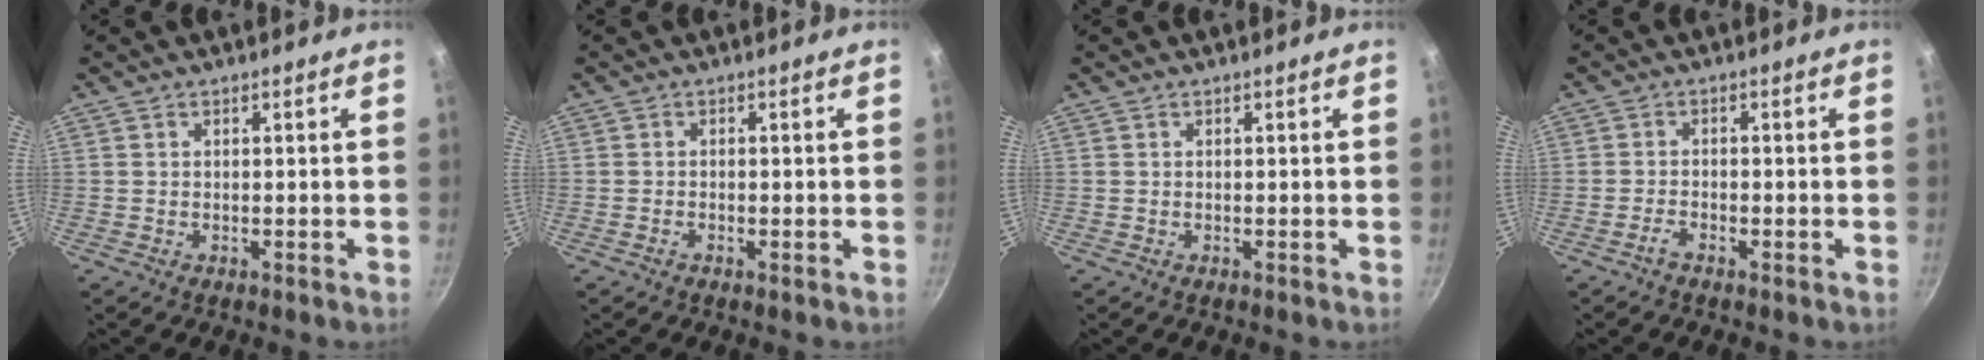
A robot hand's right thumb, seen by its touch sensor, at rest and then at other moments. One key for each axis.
{"total": 0.6, "fx": -0.4, "fy": 0.1, "fz": 0.5, "tx": -0.017, "ty": 0.002, "tz": -0.010}
{"total": 0.0}
{"total": 1.8, "fx": -1.4, "fy": 0.3, "fz": 1.1, "tx": -0.029, "ty": 0.009, "tz": -0.030}